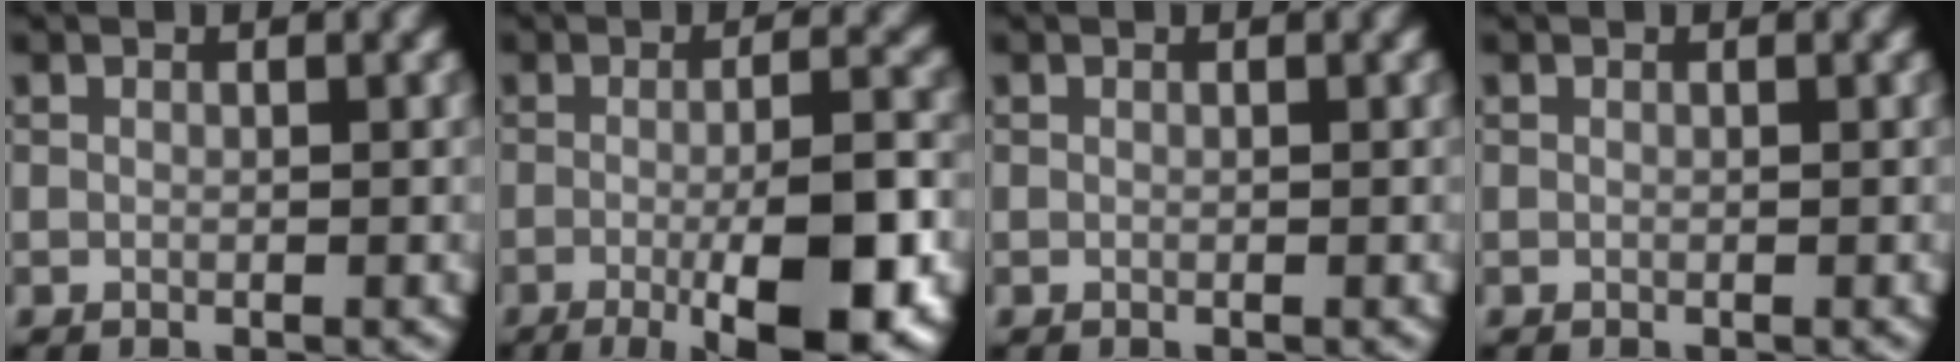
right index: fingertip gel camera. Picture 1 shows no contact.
{"total": 9.9, "force": [-3.2, 2.6, 9.0], "torque": [-0.123, -0.002, -0.046]}
{"total": 0.0}
{"total": 0.0}